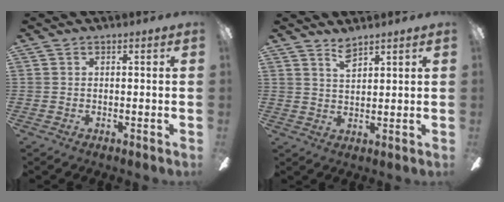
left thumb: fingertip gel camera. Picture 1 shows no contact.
{"total": 4.0, "force": [3.5, 1.0, 1.7], "torque": [-0.033, -0.014, 0.062]}